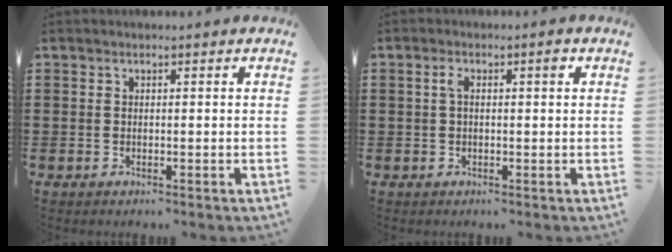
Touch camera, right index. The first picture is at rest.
{"total": 2.4, "force": [0.5, 0.6, 2.3], "torque": [-0.045, 0.005, 0.005]}